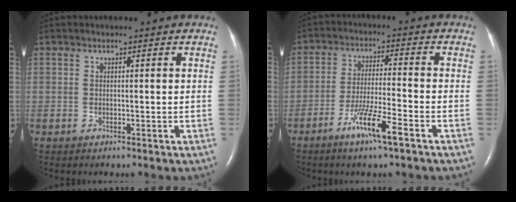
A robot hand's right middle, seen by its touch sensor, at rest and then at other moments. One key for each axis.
{"total": 7.3, "fx": -4.3, "fy": 0.0, "fz": 5.9, "tx": -0.116, "ty": -0.012, "tz": -0.081}